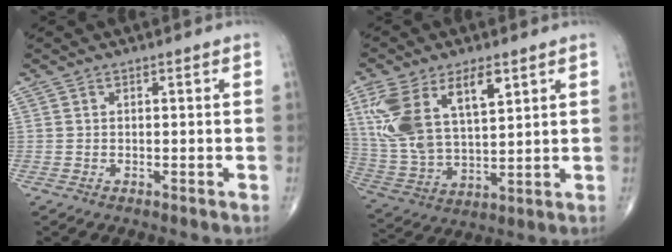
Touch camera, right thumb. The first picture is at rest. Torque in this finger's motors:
{"motor_torque": [0.73, 3.33, 1.58, 1.19, 0.19]}